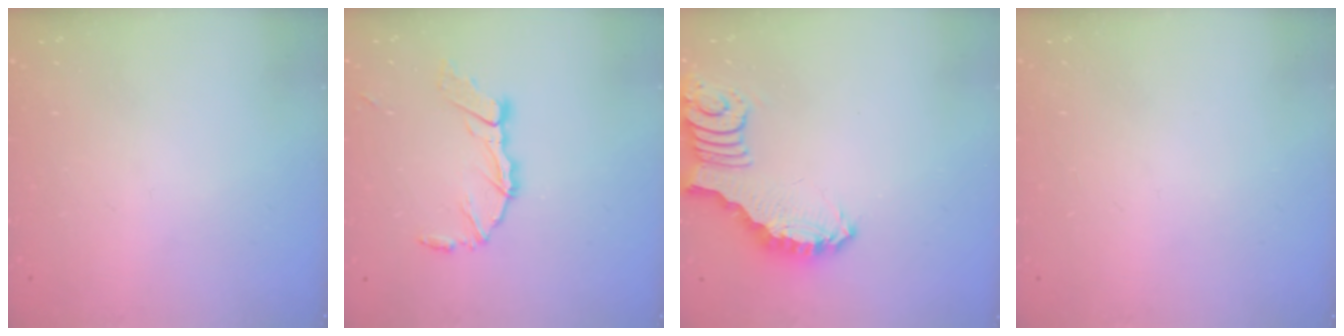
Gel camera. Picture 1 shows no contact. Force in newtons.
{"total": 10.3, "press": 10.2, "slide": 1.4}
{"total": 3.2, "press": 3.1, "slide": 0.6}
{"total": 0.0}